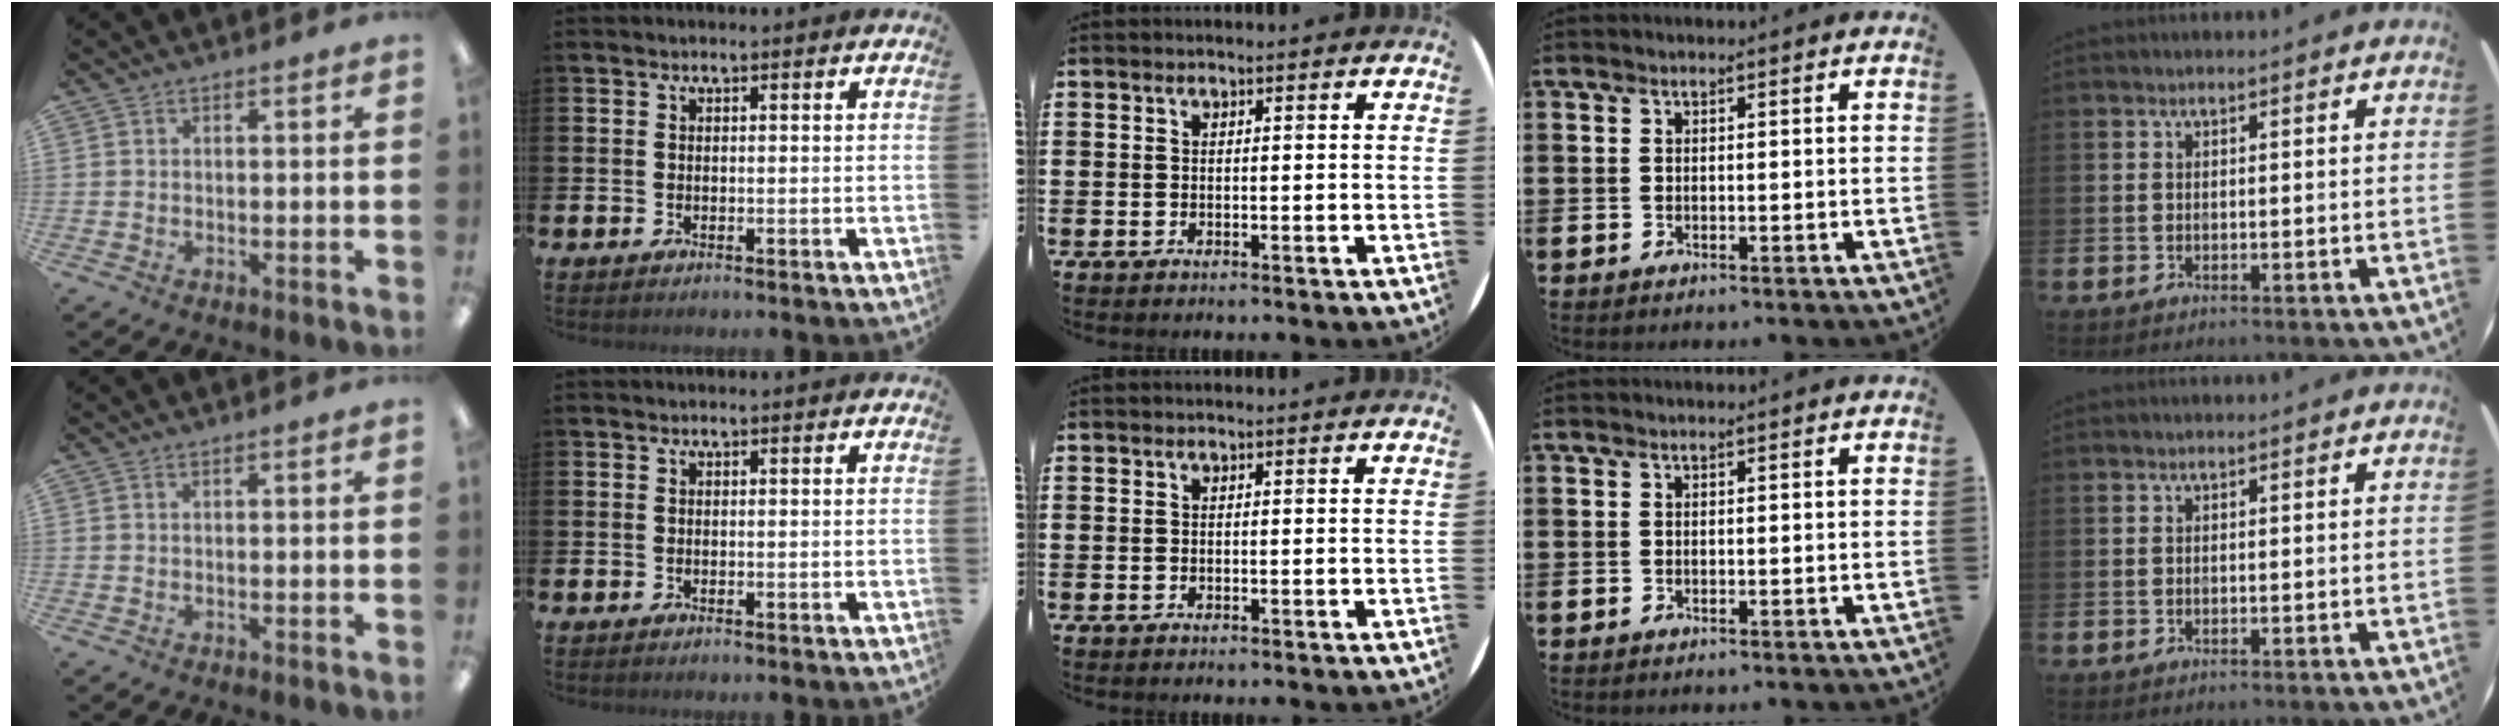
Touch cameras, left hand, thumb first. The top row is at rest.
{}